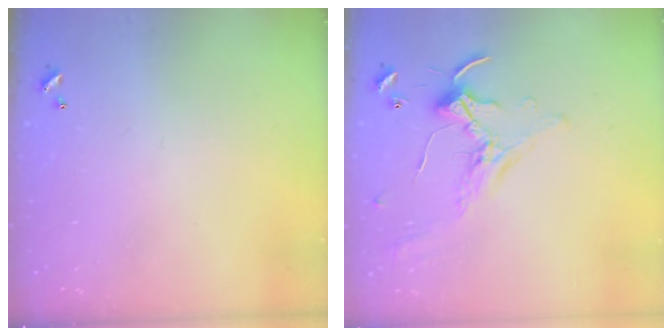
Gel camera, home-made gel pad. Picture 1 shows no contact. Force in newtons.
{"total": 0.9, "press": 0.8, "slide": 0.4}